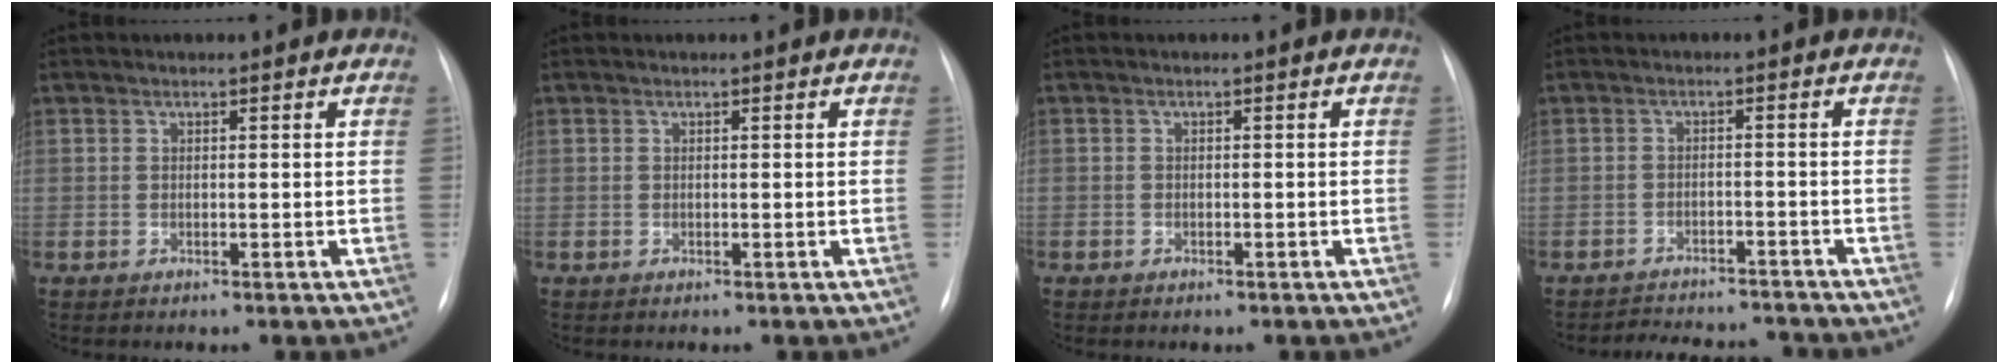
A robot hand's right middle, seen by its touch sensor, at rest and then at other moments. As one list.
[{"total": 0.0}, {"total": 0.7, "force": [-0.4, 0.5, 0.0], "torque": [-0.003, 0.004, -0.007]}, {"total": 8.7, "force": [-8.3, 2.2, 1.5], "torque": [-0.029, 0.006, -0.108]}]